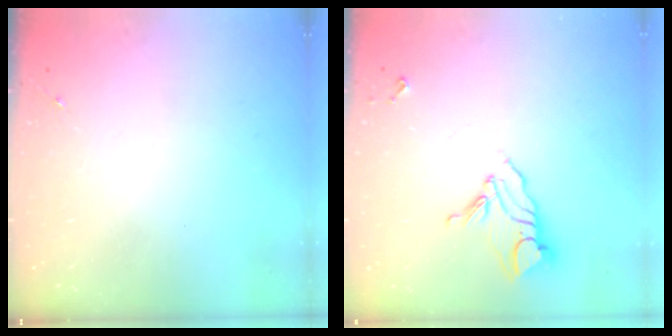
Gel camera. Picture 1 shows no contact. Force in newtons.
{"total": 10.7, "press": 10.6, "slide": 1.0}